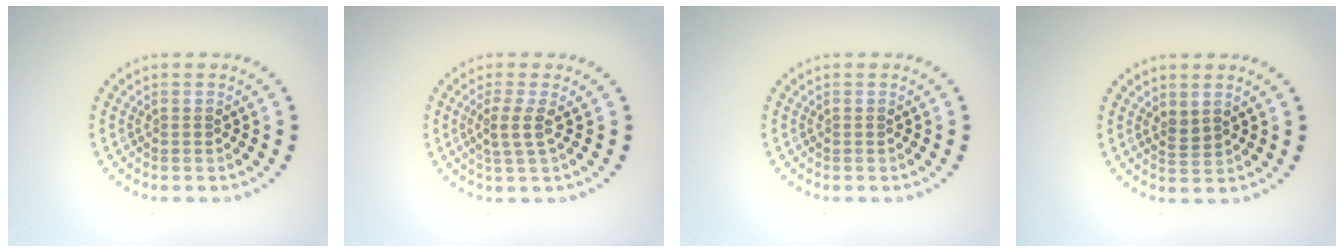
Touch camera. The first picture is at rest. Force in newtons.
{"total": 2.1, "press": 1.5, "slide": 1.4}
{"total": 0.0}
{"total": 1.2, "press": 1.0, "slide": 0.7}